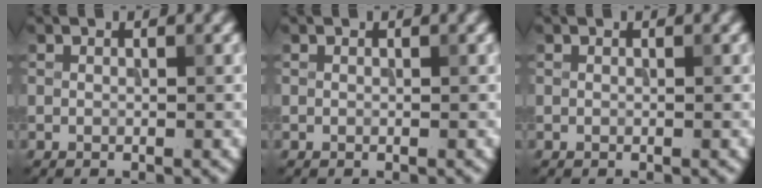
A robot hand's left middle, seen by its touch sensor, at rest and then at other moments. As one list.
[{"total": 0.0}, {"total": 0.0}]